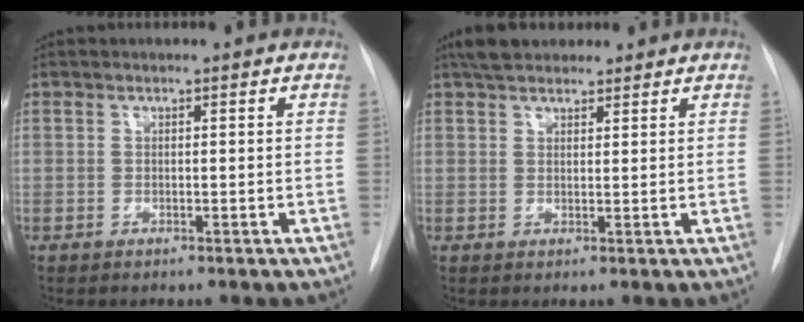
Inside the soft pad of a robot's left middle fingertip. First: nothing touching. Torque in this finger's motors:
{"motor_torque": [0.45, -0.45, 0.00, 0.01]}